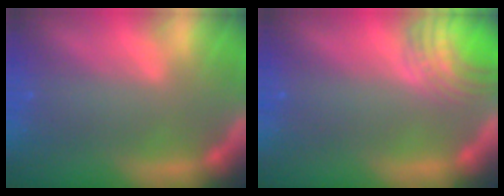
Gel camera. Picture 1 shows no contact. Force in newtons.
{"total": 5.0}